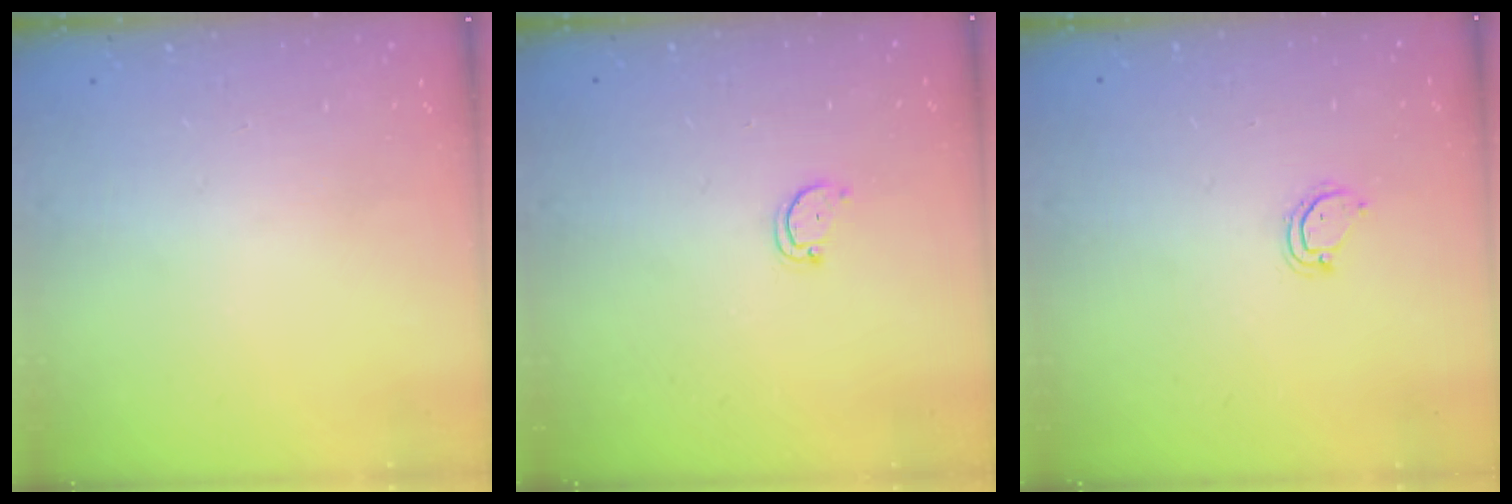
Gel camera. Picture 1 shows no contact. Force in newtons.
{"total": 2.3, "press": 2.3, "slide": 0.4}
{"total": 3.0, "press": 3.0, "slide": 0.2}